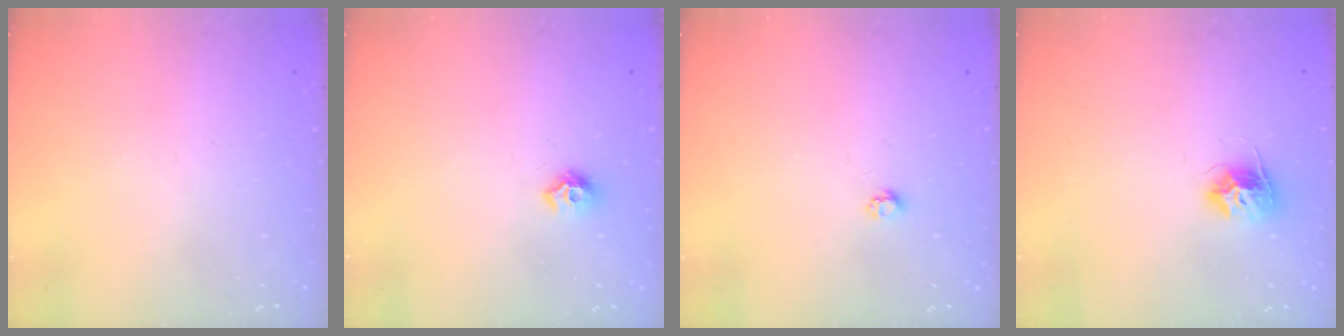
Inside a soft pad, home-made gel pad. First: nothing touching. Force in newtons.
{"total": 7.2, "press": 7.2, "slide": 0.7}
{"total": 2.7, "press": 2.7, "slide": 0.4}
{"total": 9.3, "press": 9.3, "slide": 0.5}